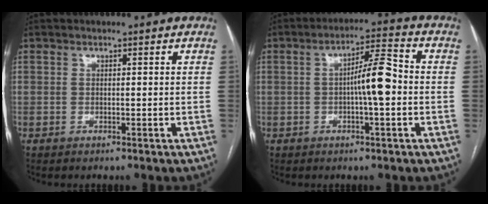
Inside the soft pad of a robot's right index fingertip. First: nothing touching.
{"total": 7.1, "force": [-0.6, 0.8, 7.0], "torque": [-0.119, 0.017, -0.014]}